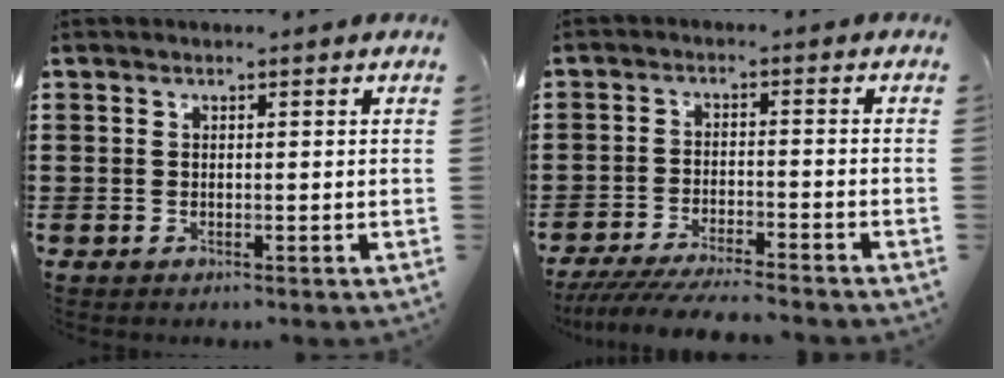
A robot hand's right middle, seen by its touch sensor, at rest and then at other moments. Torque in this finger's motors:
{"motor_torque": [1.34, -0.30, 0.18, 0.18]}